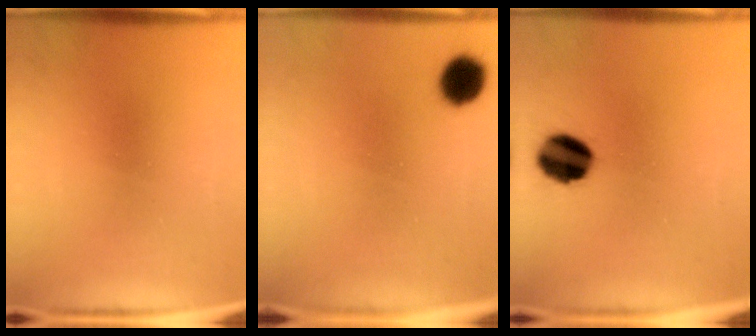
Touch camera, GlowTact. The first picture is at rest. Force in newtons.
{"total": 6.9}
{"total": 11.0}